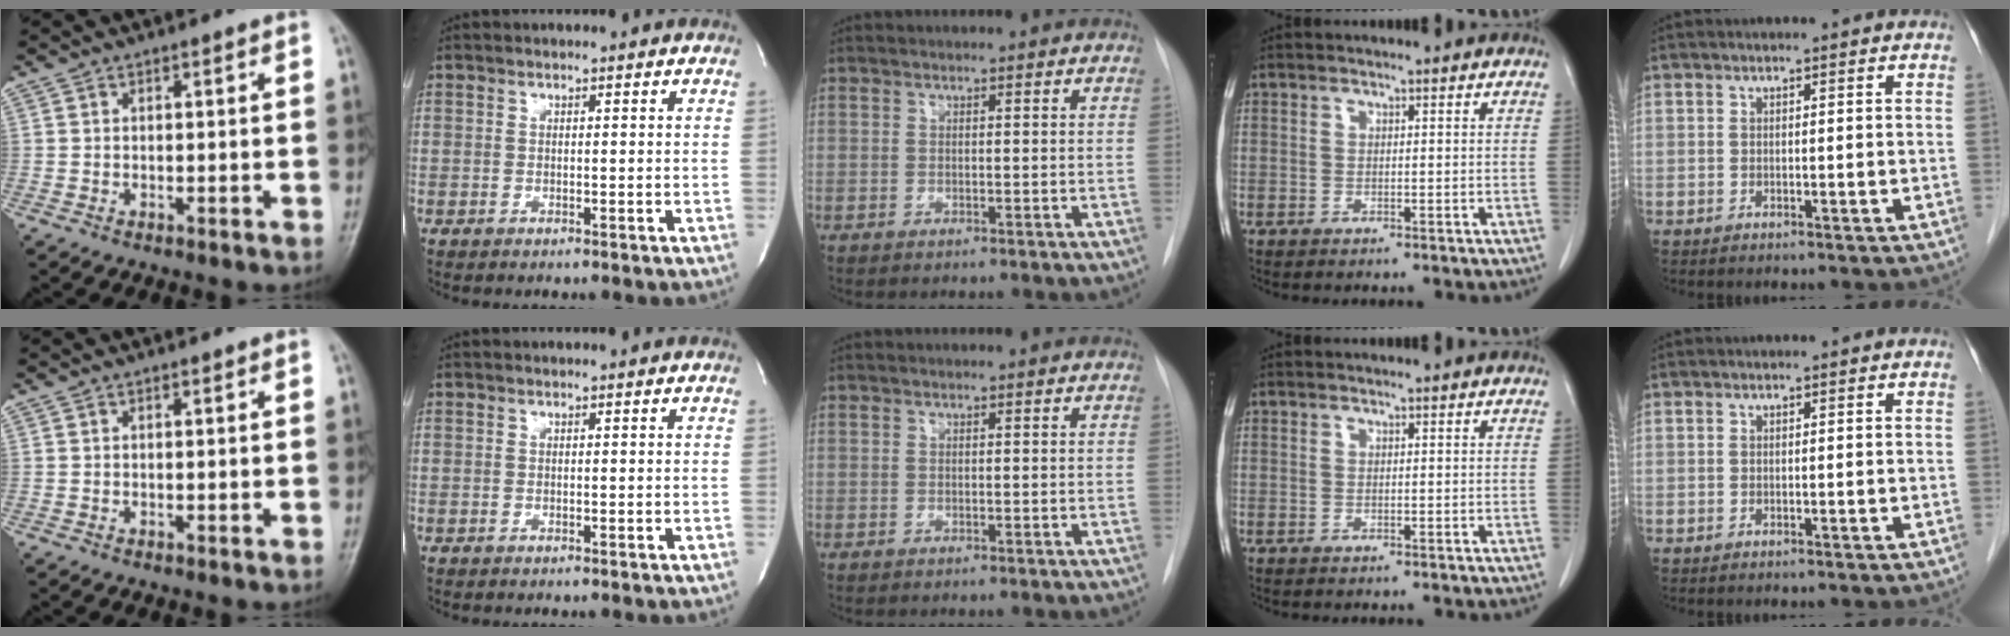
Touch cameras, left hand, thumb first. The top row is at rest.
{}